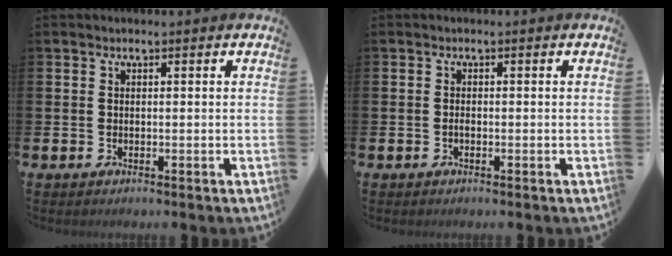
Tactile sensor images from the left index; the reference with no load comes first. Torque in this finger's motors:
{"motor_torque": [0.17, 0.07, -0.01, 0.00]}